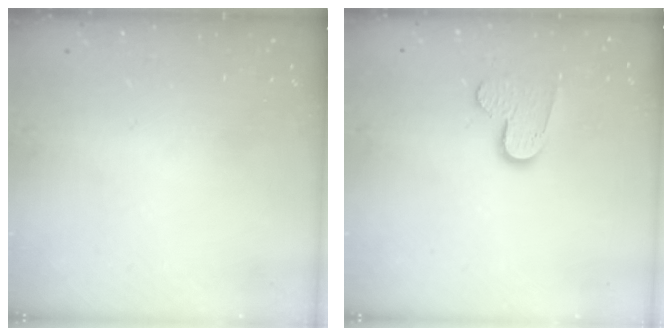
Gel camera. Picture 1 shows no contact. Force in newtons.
{"total": 8.5, "press": 8.5, "slide": 0.5}